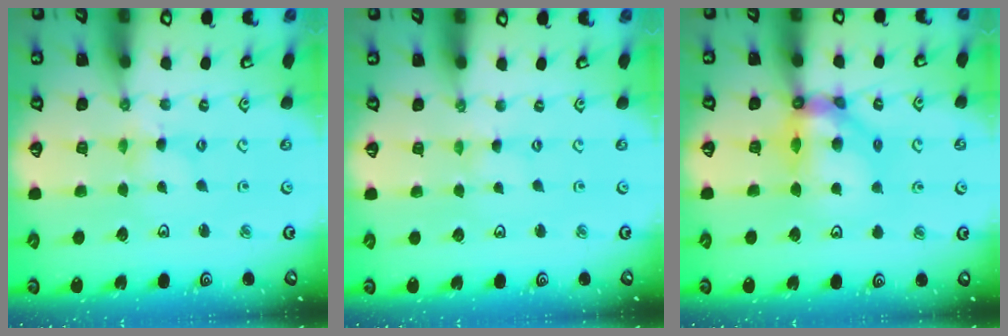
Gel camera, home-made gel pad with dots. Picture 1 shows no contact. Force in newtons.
{"total": 0.0}
{"total": 11.1, "press": 10.9, "slide": 2.0}